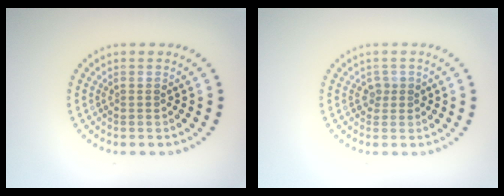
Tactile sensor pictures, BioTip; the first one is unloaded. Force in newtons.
{"total": 1.2, "press": 1.0, "slide": 0.7}